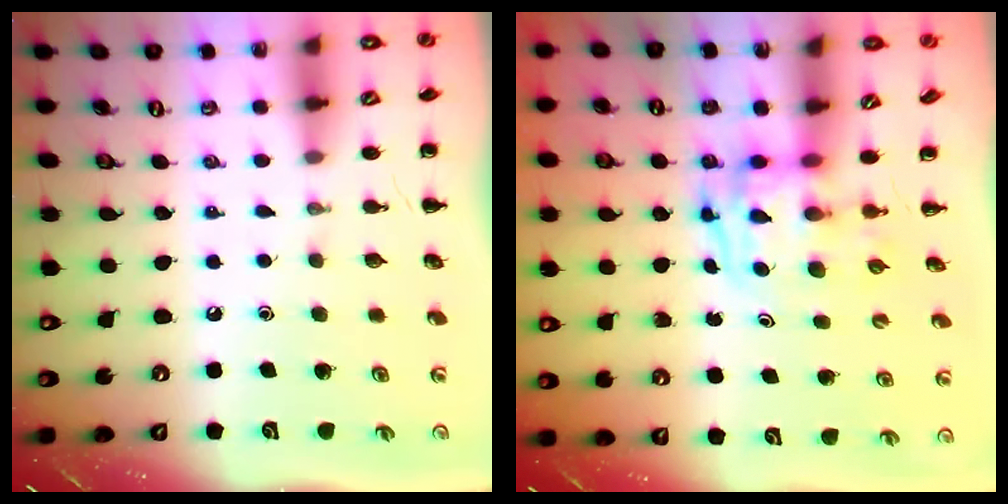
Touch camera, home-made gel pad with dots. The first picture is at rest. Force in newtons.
{"total": 3.3, "press": 3.3, "slide": 0.5}